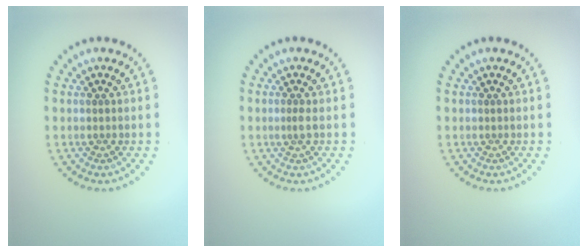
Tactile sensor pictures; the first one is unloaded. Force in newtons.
{"total": 0.9, "press": 0.6, "slide": 0.7}
{"total": 0.0}